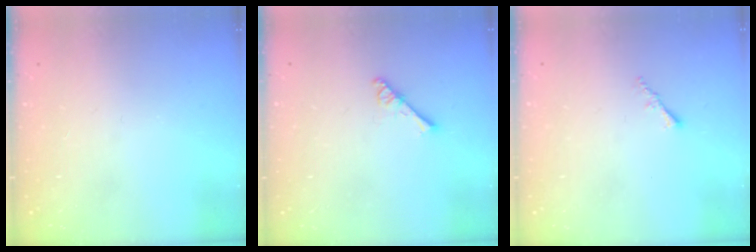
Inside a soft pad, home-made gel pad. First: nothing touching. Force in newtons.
{"total": 2.5, "press": 2.5, "slide": 0.3}
{"total": 1.0, "press": 1.0, "slide": 0.4}